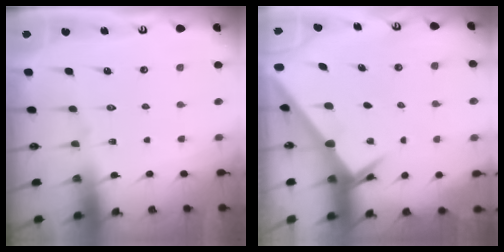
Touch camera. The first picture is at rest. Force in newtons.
{"total": 2.4, "press": 2.4, "slide": 0.3}